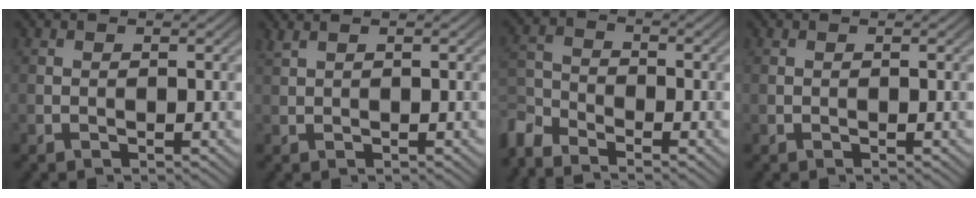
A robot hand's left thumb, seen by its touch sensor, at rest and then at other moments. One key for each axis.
{"total": 1.2, "fx": 1.0, "fy": 0.1, "fz": 0.6, "tx": -0.023, "ty": 0.007, "tz": 0.021}
{"total": 5.6, "fx": -4.7, "fy": 2.1, "fz": 2.2, "tx": -0.053, "ty": -0.009, "tz": -0.110}
{"total": 0.0}